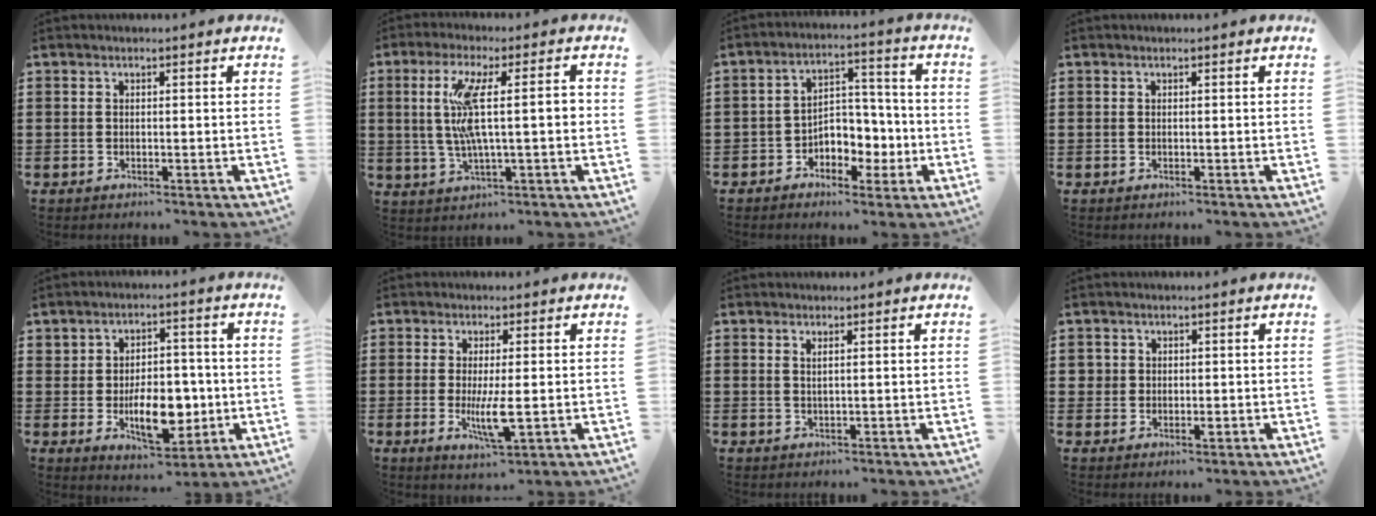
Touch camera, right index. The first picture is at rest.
{"total": 9.4, "force": [0.9, 1.5, 9.2], "torque": [-0.189, -0.003, 0.003]}
{"total": 5.2, "force": [-2.1, 4.2, 2.3], "torque": [-0.033, 0.005, -0.043]}
{"total": 0.0}
{"total": 9.4, "force": [-1.6, 5.8, 7.2], "torque": [-0.094, 0.007, -0.025]}
{"total": 5.7, "force": [-0.8, 1.2, 5.5], "torque": [-0.108, -0.012, -0.015]}
{"total": 1.2, "force": [0.6, 0.2, 1.0], "torque": [-0.022, 0.002, 0.009]}
{"total": 1.7, "force": [0.2, 1.5, 0.6], "torque": [-0.017, 0.009, 0.004]}